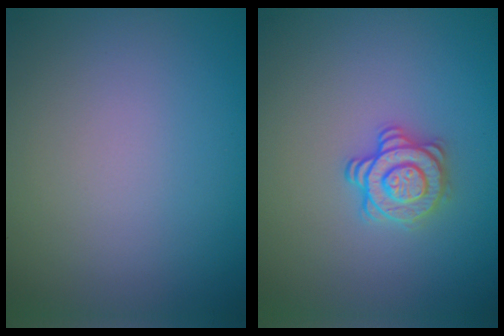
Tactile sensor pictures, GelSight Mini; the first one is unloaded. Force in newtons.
{"total": 2.9, "press": 2.6, "slide": 1.2}